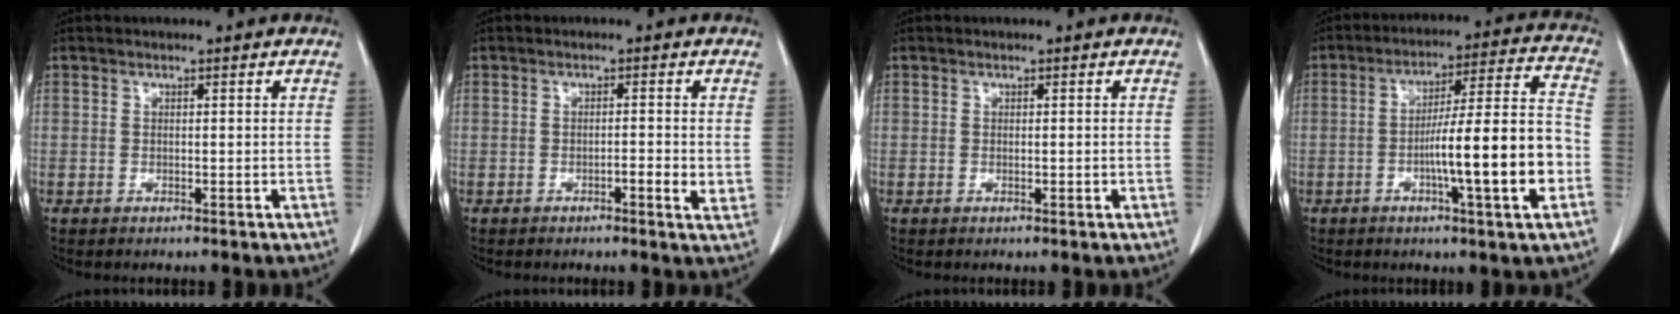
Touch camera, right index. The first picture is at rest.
{"total": 2.6, "force": [-0.6, 0.4, 2.5], "torque": [-0.038, -0.001, -0.008]}
{"total": 0.6, "force": [-0.1, 0.0, 0.5], "torque": [-0.009, -0.002, 0.002]}
{"total": 15.0, "force": [-4.1, 0.2, 14.5], "torque": [-0.227, 0.009, -0.063]}